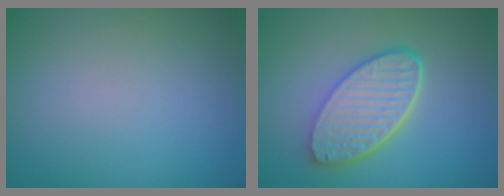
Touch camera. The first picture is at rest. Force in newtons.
{"total": 5.7, "press": 4.5, "slide": 3.5}